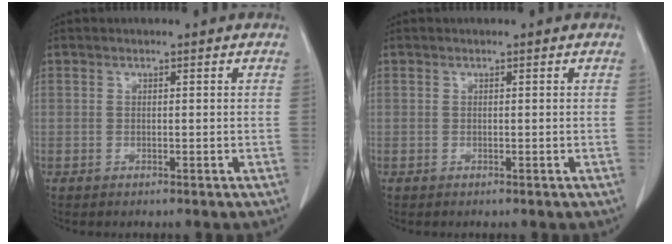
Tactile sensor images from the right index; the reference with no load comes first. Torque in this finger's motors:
{"motor_torque": [0.00, 0.00, 0.00, 0.00]}